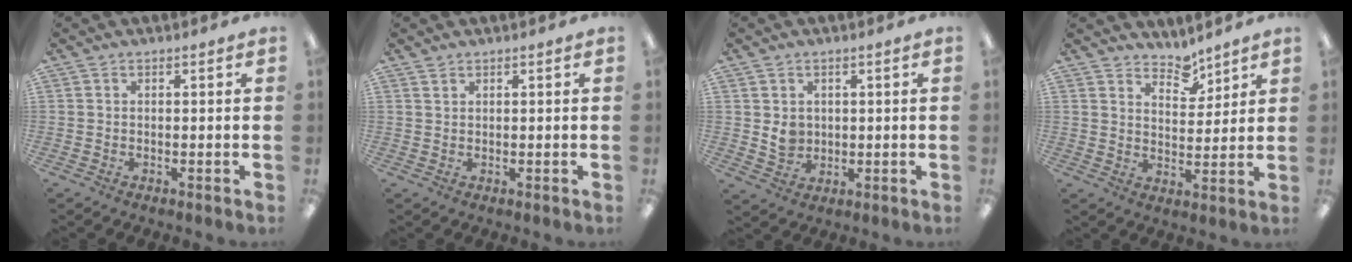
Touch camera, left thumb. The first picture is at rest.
{"total": 1.1, "force": [0.9, 0.5, 0.2], "torque": [-0.006, -0.002, 0.019]}
{"total": 4.3, "force": [1.2, 3.8, 1.7], "torque": [-0.023, 0.000, 0.022]}
{"total": 6.5, "force": [5.7, 2.8, 1.3], "torque": [-0.003, -0.044, 0.101]}